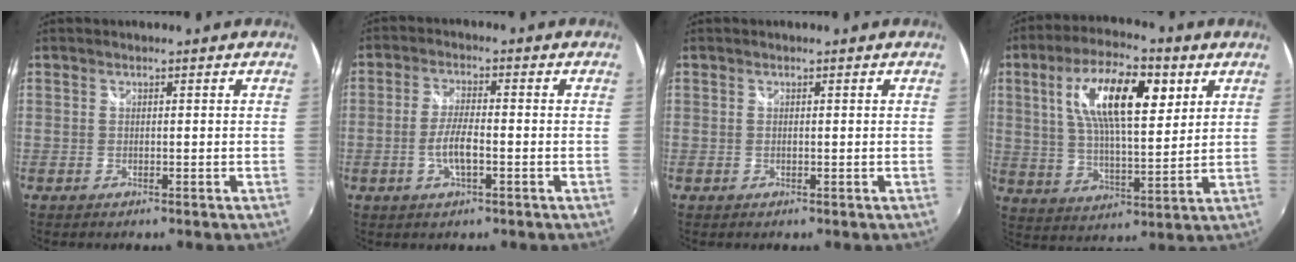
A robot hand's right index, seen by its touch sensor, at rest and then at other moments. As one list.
[{"total": 5.2, "force": [-1.7, 1.3, 4.8], "torque": [-0.099, -0.001, -0.033]}, {"total": 0.0}, {"total": 15.5, "force": [5.8, 5.5, 13.3], "torque": [-0.237, 0.019, 0.100]}]